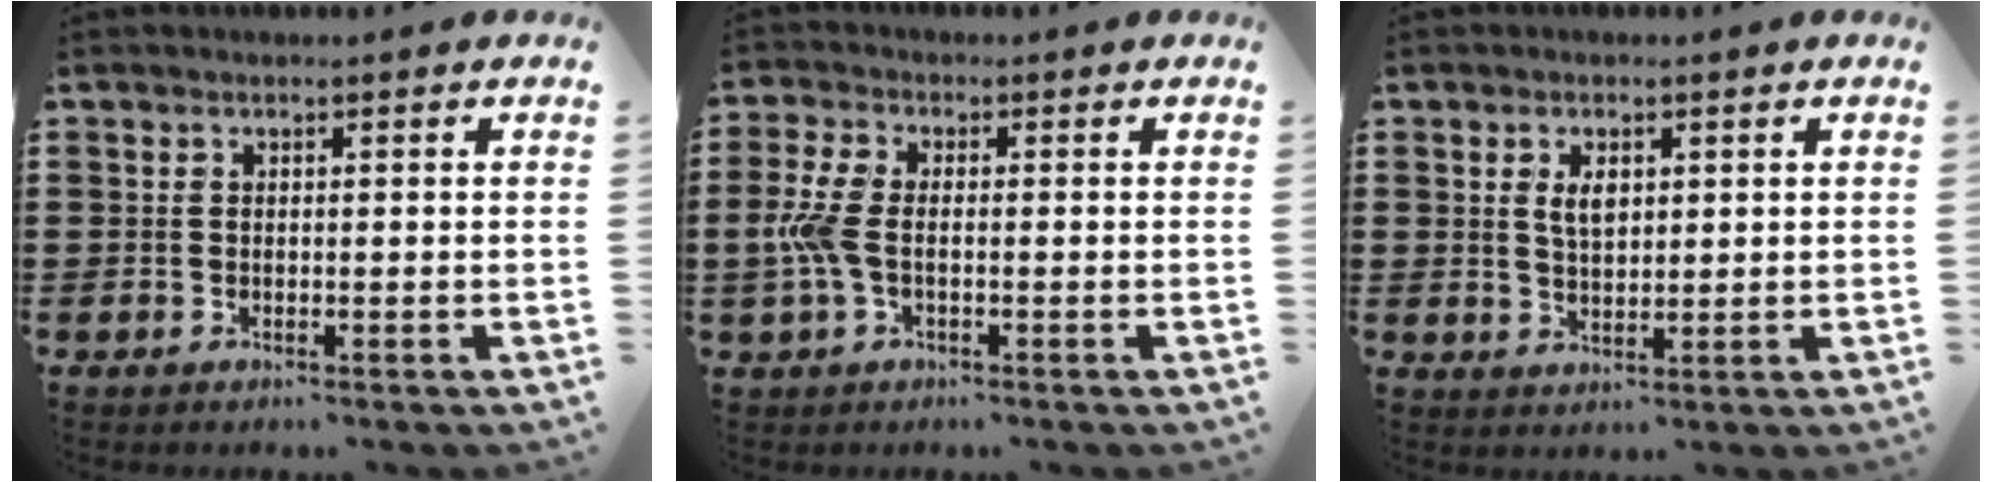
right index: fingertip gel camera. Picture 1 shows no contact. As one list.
[{"total": 5.5, "force": [-0.9, 2.6, 4.8], "torque": [-0.129, -0.007, -0.027]}, {"total": 3.4, "force": [1.1, 1.7, 2.7], "torque": [-0.050, 0.004, 0.017]}]